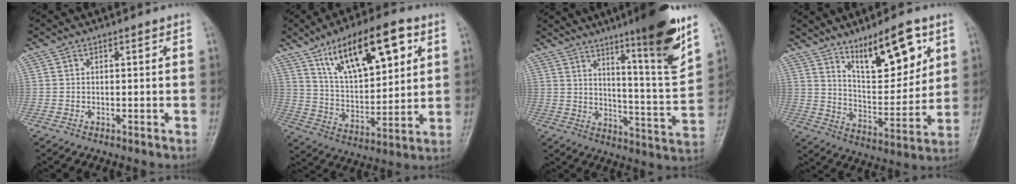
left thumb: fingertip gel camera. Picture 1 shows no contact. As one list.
[{"total": 18.5, "force": [9.1, 7.6, 14.2], "torque": [-0.195, -0.029, 0.161]}, {"total": 17.6, "force": [10.8, 1.3, 13.7], "torque": [-0.182, -0.064, 0.166]}, {"total": 14.8, "force": [8.2, 5.3, 11.0], "torque": [-0.141, -0.049, 0.145]}]